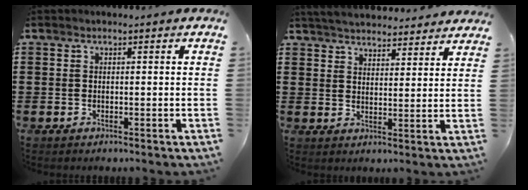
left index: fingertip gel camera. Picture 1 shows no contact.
{"total": 4.4, "force": [4.3, 0.3, 0.5], "torque": [-0.025, -0.019, 0.078]}